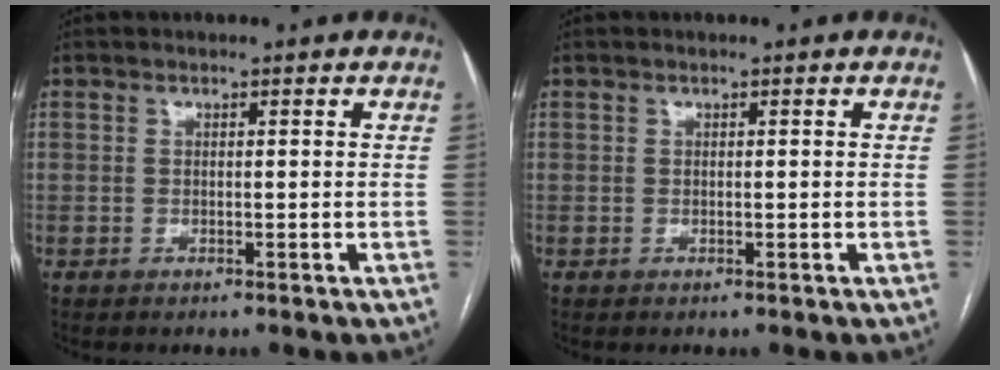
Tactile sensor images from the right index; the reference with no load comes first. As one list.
[{"total": 0.0}]